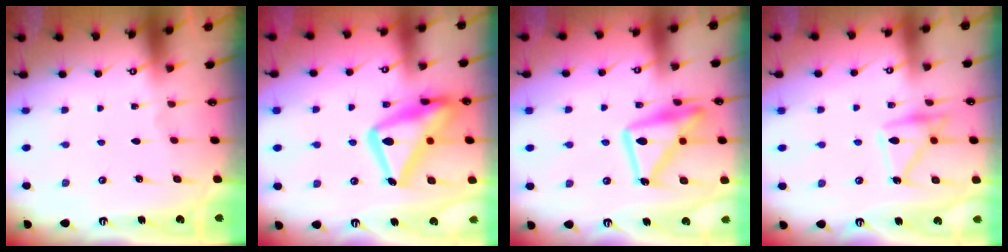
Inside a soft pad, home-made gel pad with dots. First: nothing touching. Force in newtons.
{"total": 23.0, "press": 22.9, "slide": 1.9}
{"total": 15.7, "press": 15.6, "slide": 1.2}
{"total": 14.6, "press": 14.6, "slide": 0.8}